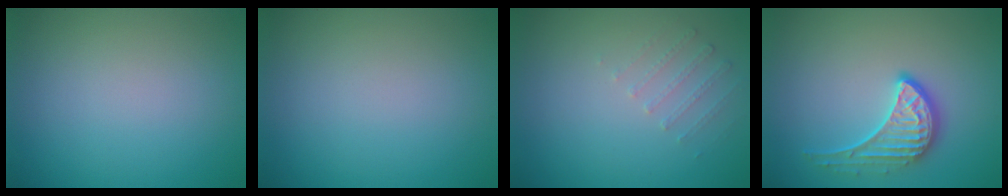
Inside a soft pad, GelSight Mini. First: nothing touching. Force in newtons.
{"total": 0.0}
{"total": 1.1, "press": 0.7, "slide": 0.8}
{"total": 3.4, "press": 3.0, "slide": 1.7}